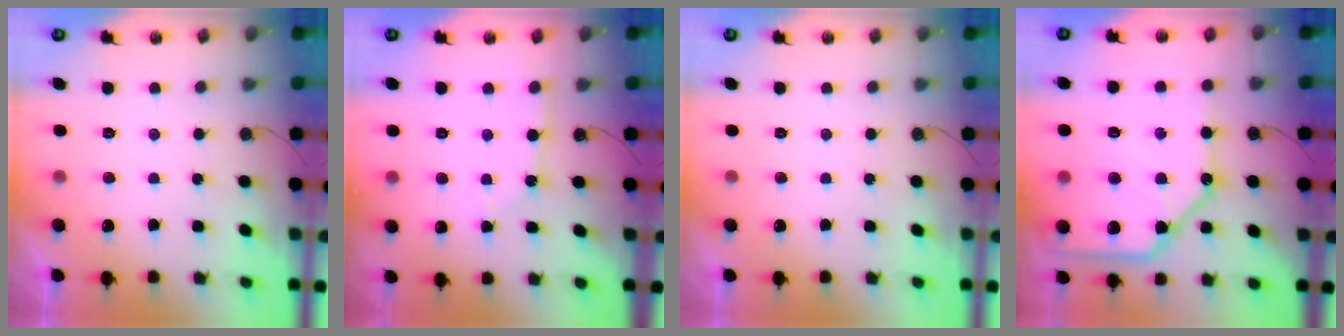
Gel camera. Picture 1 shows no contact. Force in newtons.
{"total": 2.5, "press": 2.5, "slide": 0.3}
{"total": 0.0}
{"total": 17.9, "press": 17.8, "slide": 2.1}